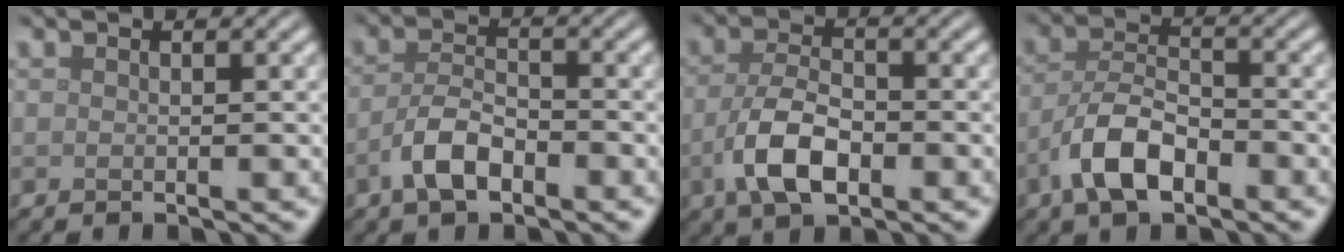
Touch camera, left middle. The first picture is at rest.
{"total": 3.9, "force": [-2.0, 1.8, 2.8], "torque": [-0.056, 0.005, -0.043]}
{"total": 5.3, "force": [-1.9, 2.7, 4.2], "torque": [-0.089, -0.002, -0.039]}
{"total": 5.5, "force": [-2.8, 2.6, 3.9], "torque": [-0.071, 0.006, -0.059]}